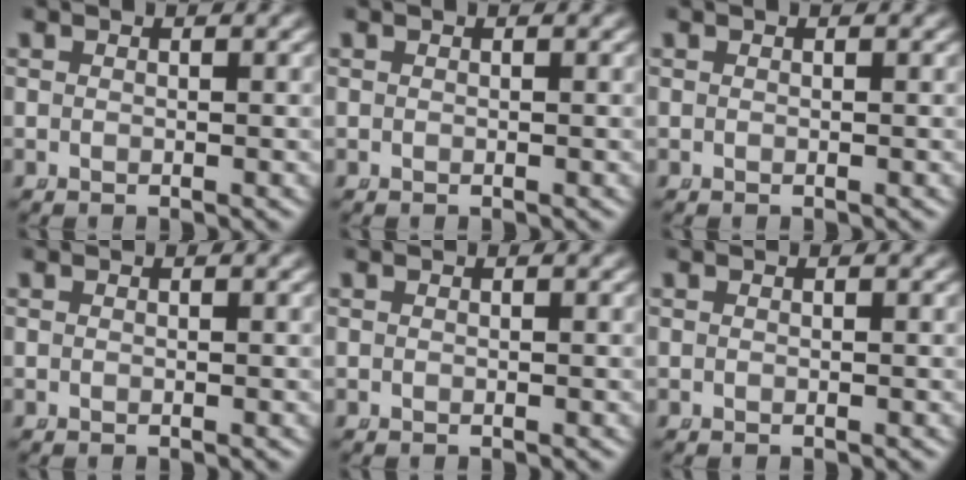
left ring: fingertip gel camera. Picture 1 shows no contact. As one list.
[{"total": 0.0}, {"total": 0.0}, {"total": 0.0}, {"total": 0.0}, {"total": 0.0}]